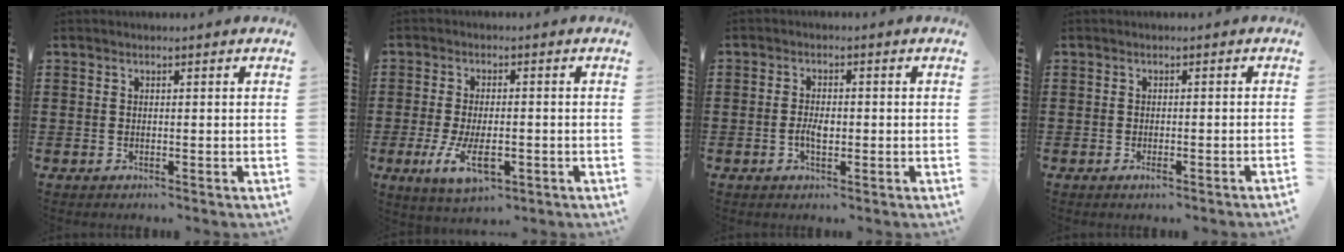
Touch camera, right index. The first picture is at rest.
{"total": 7.0, "force": [-2.0, 3.0, 6.0], "torque": [-0.119, -0.012, -0.039]}
{"total": 2.6, "force": [-0.5, 1.2, 2.2], "torque": [-0.042, 0.002, -0.008]}
{"total": 1.3, "force": [-0.9, -0.1, 1.0], "torque": [-0.017, -0.005, -0.016]}